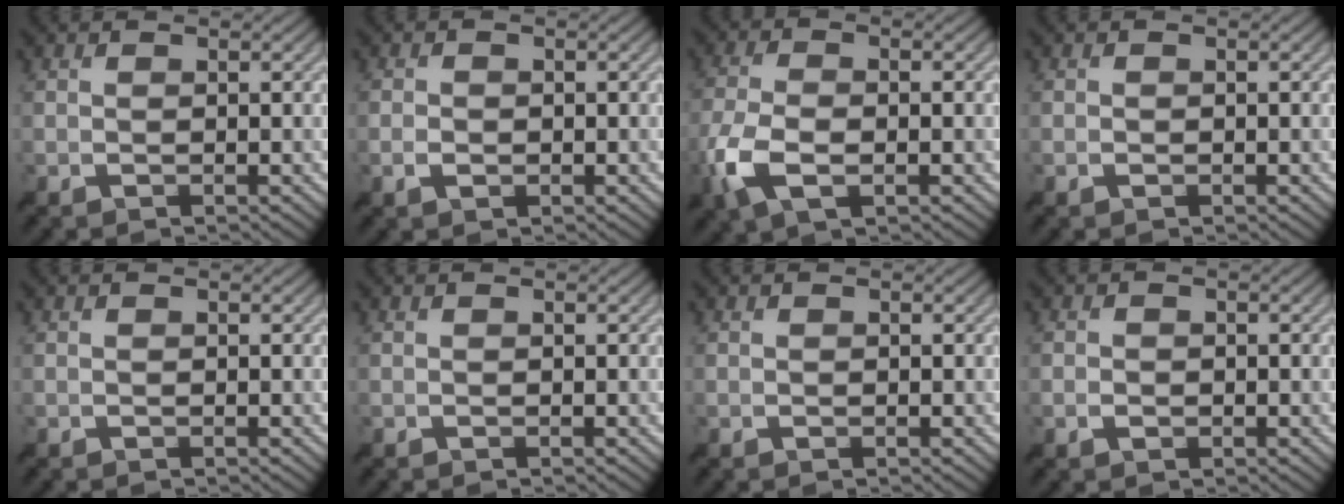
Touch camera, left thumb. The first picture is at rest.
{"total": 1.9, "force": [-0.6, 1.3, 1.3], "torque": [-0.026, -0.002, -0.012]}
{"total": 7.7, "force": [-2.9, 3.7, 6.1], "torque": [-0.151, -0.012, -0.062]}
{"total": 0.7, "force": [-0.3, 0.5, 0.4], "torque": [-0.008, -0.001, -0.004]}
{"total": 0.0}
{"total": 0.0}
{"total": 0.0}
{"total": 1.4, "force": [-0.5, 1.0, 0.8], "torque": [-0.016, -0.001, -0.010]}